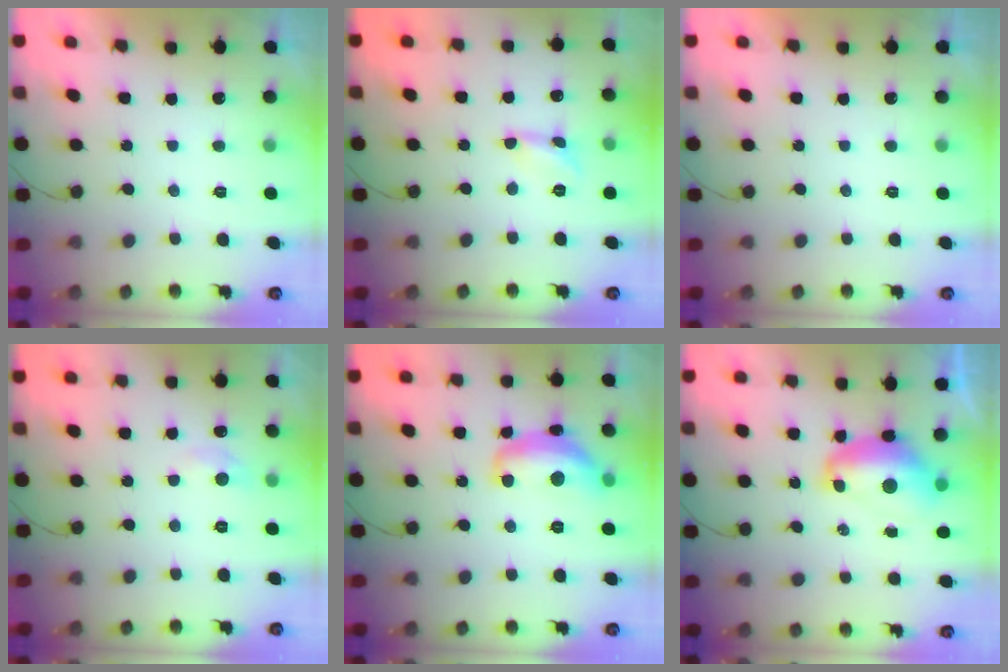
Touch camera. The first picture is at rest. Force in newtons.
{"total": 2.3, "press": 2.3, "slide": 0.2}
{"total": 0.0}
{"total": 5.6, "press": 5.6, "slide": 0.8}
{"total": 14.2, "press": 14.1, "slide": 1.2}
{"total": 11.3, "press": 11.2, "slide": 1.1}